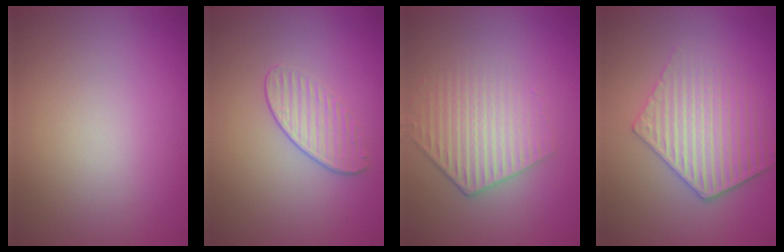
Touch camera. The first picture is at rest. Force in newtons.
{"total": 1.8, "press": 1.3, "slide": 1.1}
{"total": 3.5, "press": 2.9, "slide": 2.0}
{"total": 4.1, "press": 3.8, "slide": 1.4}